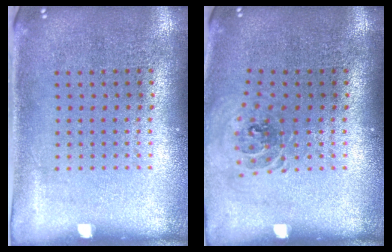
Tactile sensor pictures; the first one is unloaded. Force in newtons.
{"total": 0.8, "press": 0.8, "slide": 0.1}